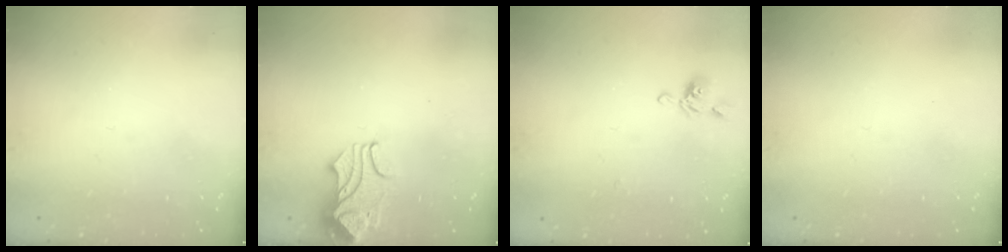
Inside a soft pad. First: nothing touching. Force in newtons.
{"total": 2.5, "press": 2.4, "slide": 0.6}
{"total": 4.9, "press": 4.8, "slide": 0.3}
{"total": 0.0}